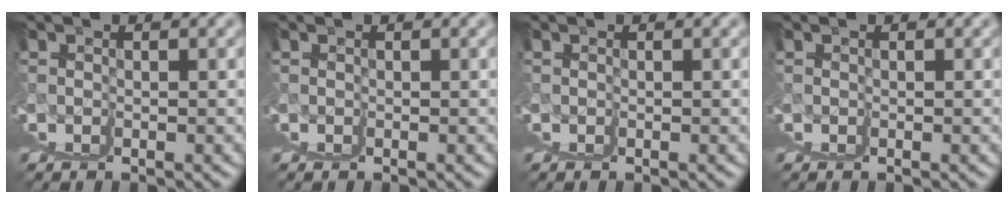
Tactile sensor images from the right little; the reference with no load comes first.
{"total": 0.0}
{"total": 0.0}
{"total": 0.0}